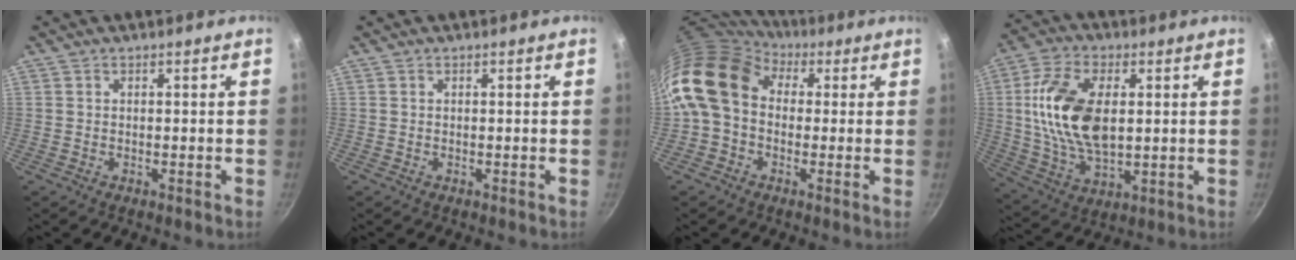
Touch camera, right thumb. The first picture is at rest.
{"total": 0.0}
{"total": 14.7, "force": [2.4, 11.2, 9.2], "torque": [-0.167, 0.023, 0.021]}
{"total": 17.0, "force": [2.3, 9.6, 13.8], "torque": [-0.251, -0.003, 0.045]}